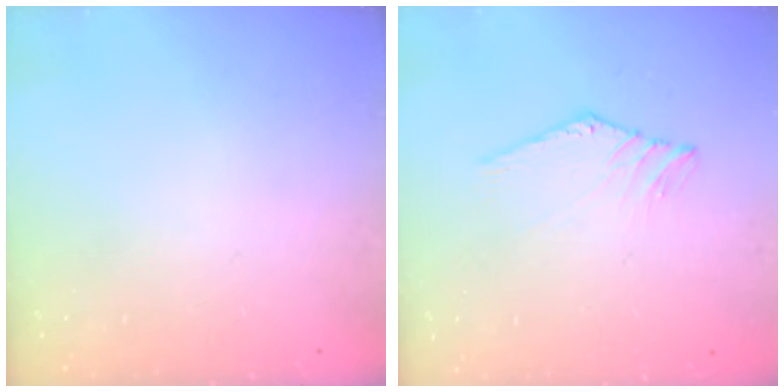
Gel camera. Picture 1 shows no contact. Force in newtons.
{"total": 0.9, "press": 0.8, "slide": 0.3}